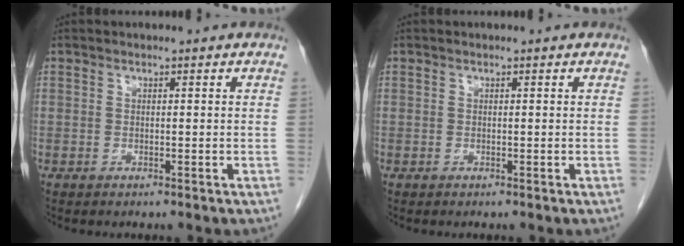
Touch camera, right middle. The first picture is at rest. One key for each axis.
{"total": 0.0}